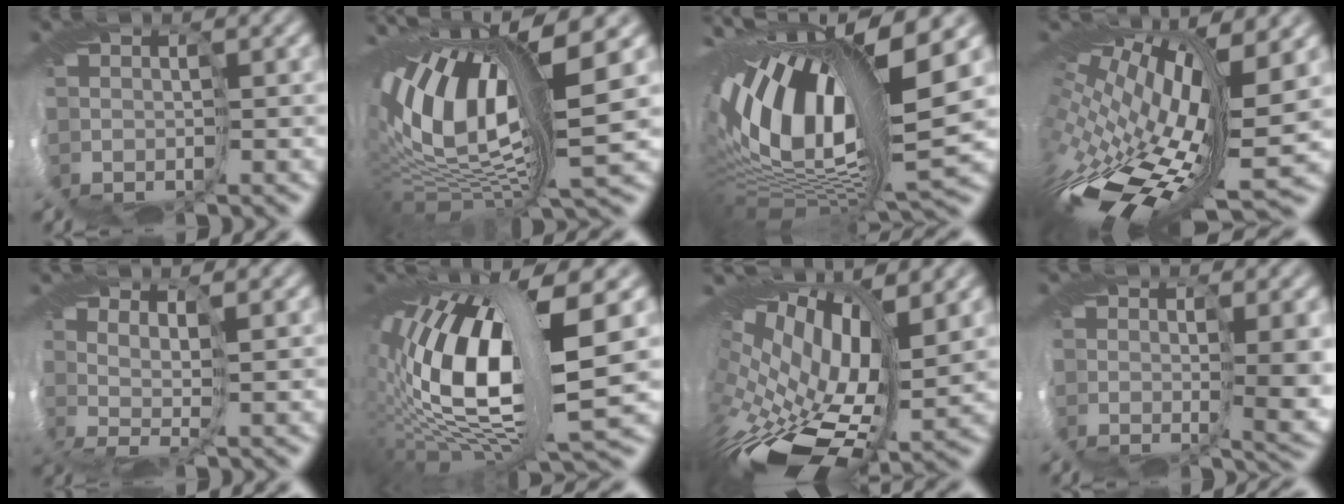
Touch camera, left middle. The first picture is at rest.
{"total": 14.5, "force": [3.2, 5.8, 12.9], "torque": [-0.275, 0.015, 0.065]}
{"total": 16.5, "force": [2.8, 6.6, 14.9], "torque": [-0.274, -0.019, 0.072]}
{"total": 14.0, "force": [0.8, 6.2, 12.5], "torque": [-0.256, -0.043, 0.052]}
{"total": 2.1, "force": [1.4, -0.9, 1.4], "torque": [-0.019, 0.004, 0.027]}
{"total": 15.1, "force": [-0.1, 5.1, 14.2], "torque": [-0.277, 0.015, 0.006]}
{"total": 13.8, "force": [1.7, 7.6, 11.5], "torque": [-0.218, -0.019, 0.074]}
{"total": 5.0, "force": [0.7, 1.3, 4.8], "torque": [-0.085, -0.012, 0.034]}